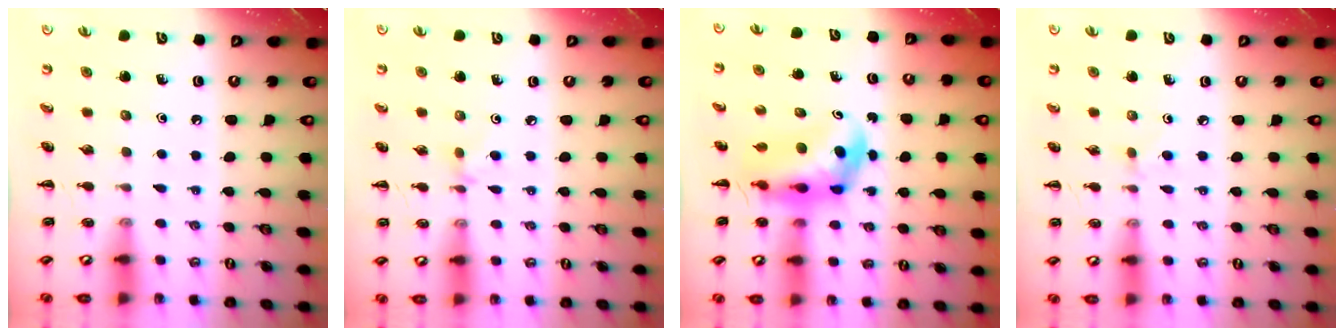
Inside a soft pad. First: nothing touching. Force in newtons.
{"total": 3.0, "press": 2.9, "slide": 1.0}
{"total": 6.4, "press": 6.2, "slide": 1.3}
{"total": 2.7, "press": 2.5, "slide": 1.0}